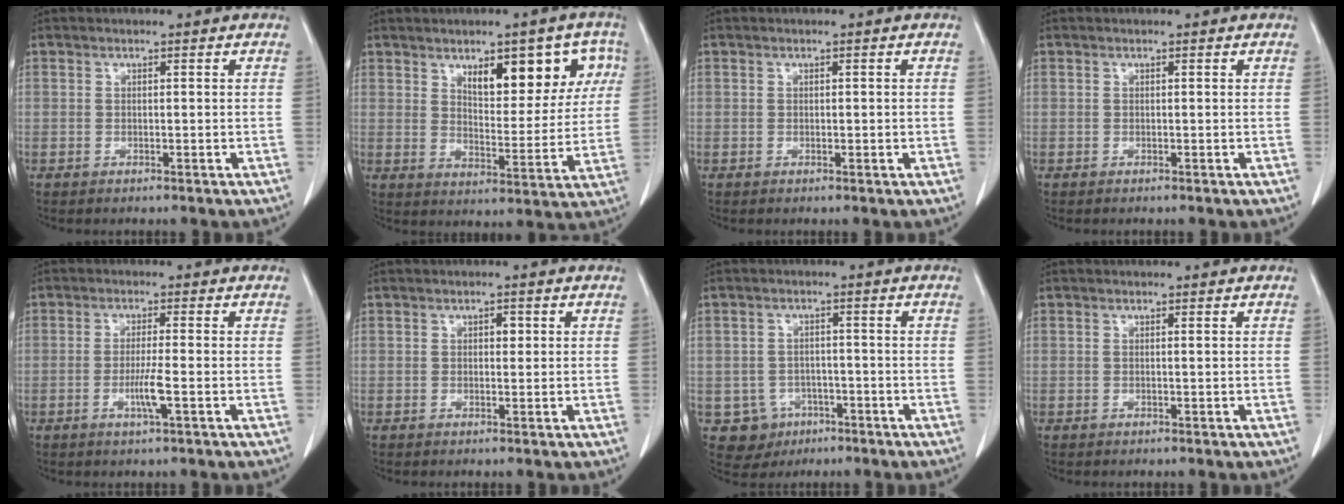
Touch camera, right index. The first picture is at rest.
{"total": 11.5, "force": [5.4, 4.7, 9.0], "torque": [-0.115, 0.015, 0.083]}
{"total": 0.5, "force": [0.0, 0.2, 0.5], "torque": [-0.009, -0.002, 0.004]}
{"total": 0.0}
{"total": 3.8, "force": [-1.2, -0.3, 3.6], "torque": [-0.070, -0.007, -0.023]}
{"total": 1.3, "force": [0.3, 0.7, 1.0], "torque": [-0.010, 0.002, 0.004]}
{"total": 5.7, "force": [-2.2, 5.2, 0.7], "torque": [-0.013, 0.010, -0.023]}
{"total": 0.0}